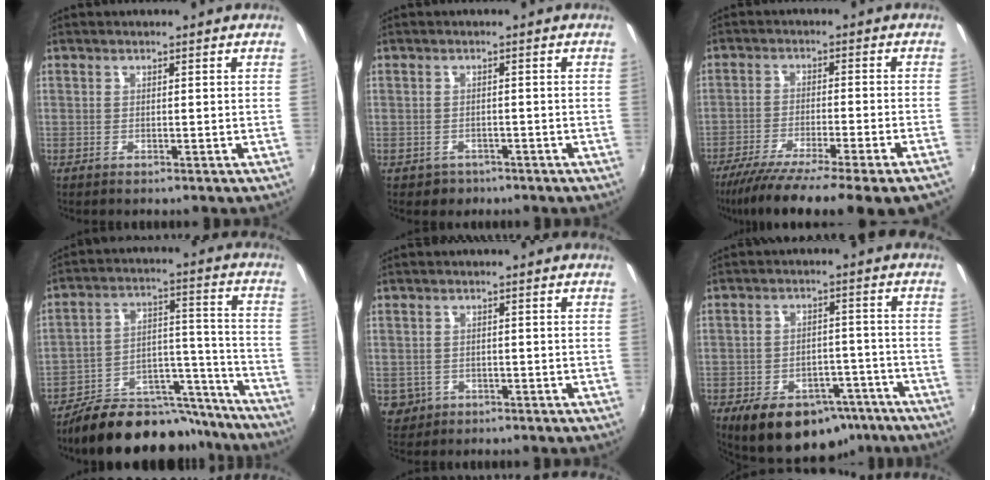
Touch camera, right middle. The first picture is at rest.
{"total": 2.9, "force": [-1.6, 2.4, 0.6], "torque": [-0.019, -0.003, -0.020]}
{"total": 17.0, "force": [-14.0, -0.6, 9.7], "torque": [-0.167, -0.060, -0.209]}
{"total": 19.7, "force": [-17.1, 7.6, 6.2], "torque": [-0.096, 0.050, -0.233]}
{"total": 4.8, "force": [-1.2, 4.4, 1.5], "torque": [-0.043, -0.003, -0.009]}
{"total": 16.1, "force": [-10.5, 9.5, 7.7], "torque": [-0.146, 0.017, -0.124]}